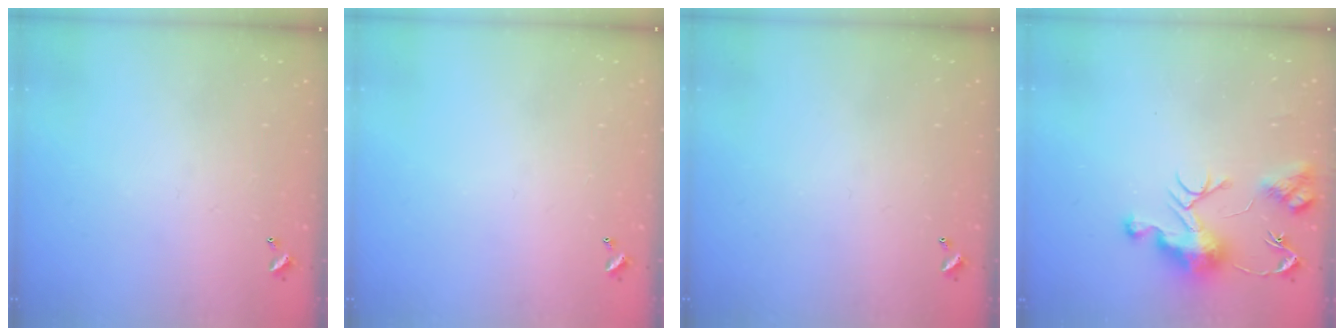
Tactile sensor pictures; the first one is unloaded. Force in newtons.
{"total": 0.0}
{"total": 0.0}
{"total": 9.4, "press": 9.4, "slide": 0.7}